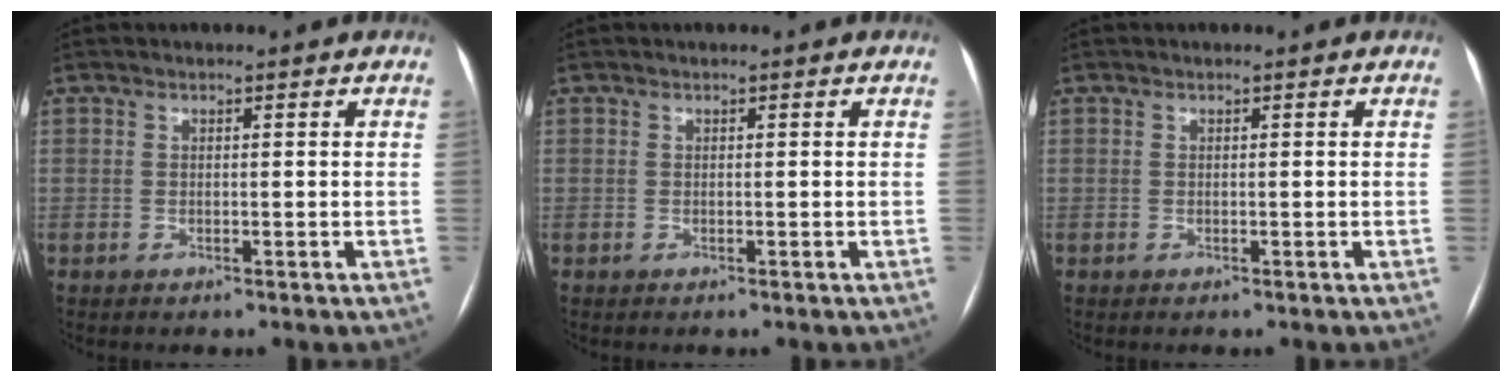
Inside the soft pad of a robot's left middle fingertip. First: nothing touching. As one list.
[{"total": 0.0}, {"total": 0.0}]